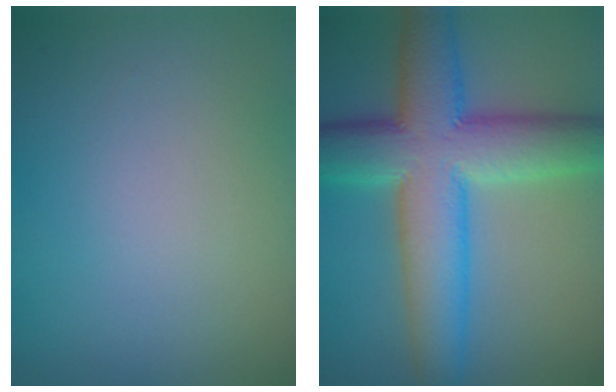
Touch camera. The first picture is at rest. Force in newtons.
{"total": 10.5, "press": 10.5, "slide": 0.3}